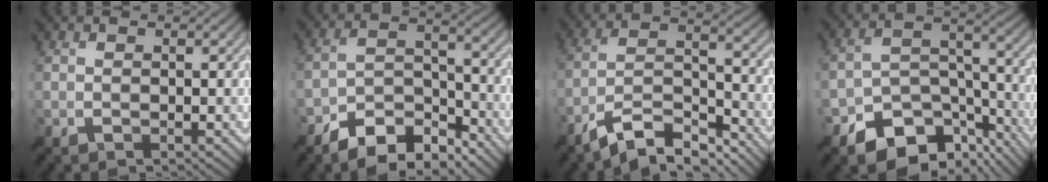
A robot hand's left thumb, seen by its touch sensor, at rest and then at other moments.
{"total": 9.0, "force": [-7.2, 3.4, 4.3], "torque": [-0.062, 0.003, -0.141]}
{"total": 10.3, "force": [-8.2, 2.5, 5.8], "torque": [-0.104, 0.007, -0.153]}
{"total": 13.0, "force": [-8.9, 7.3, 6.0], "torque": [-0.109, -0.029, -0.143]}